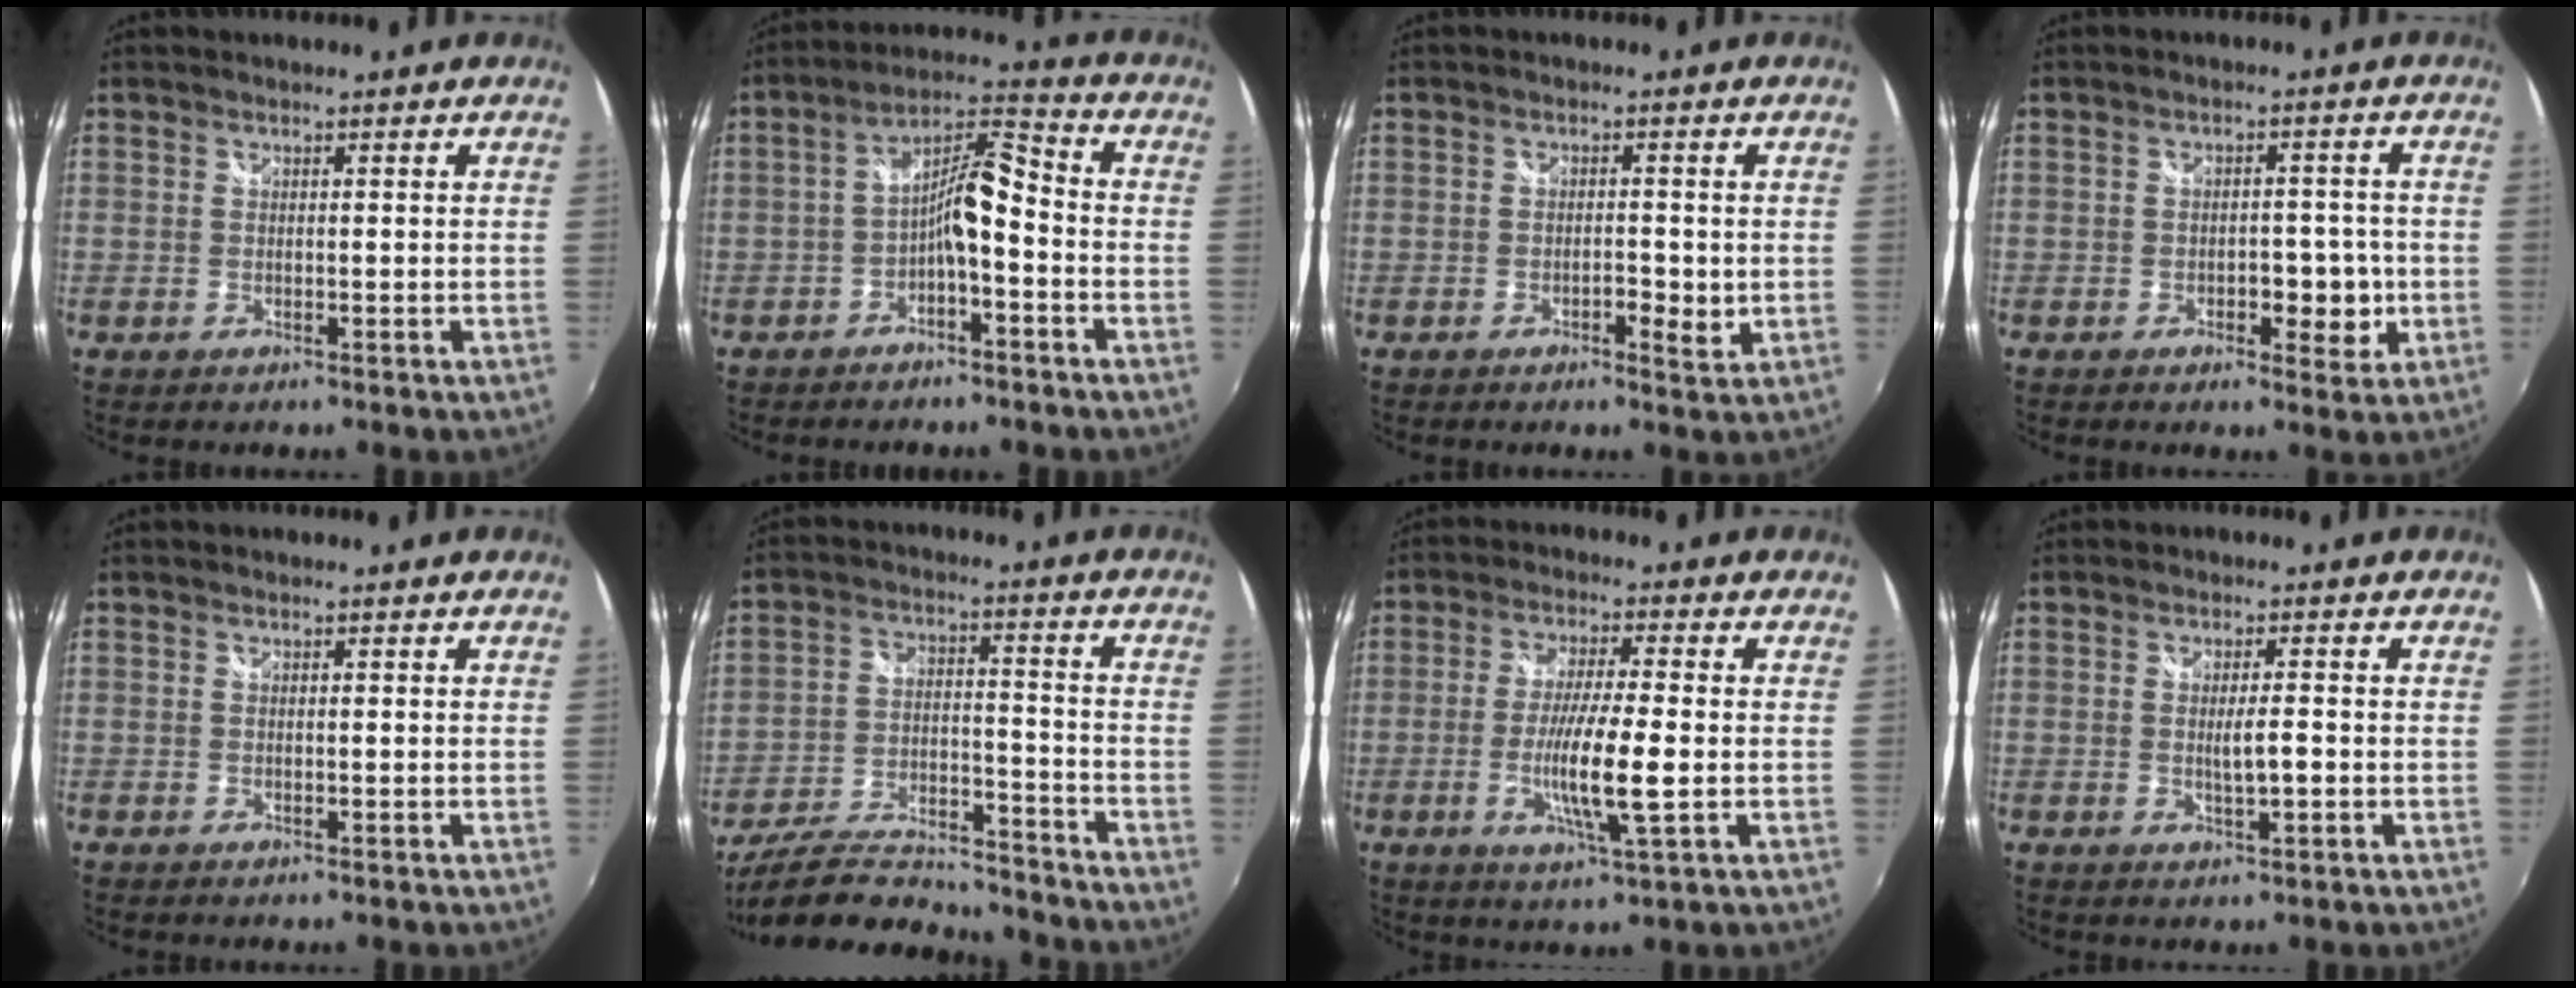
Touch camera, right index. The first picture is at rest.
{"total": 7.5, "force": [-3.3, 2.0, 6.5], "torque": [-0.131, 0.021, -0.056]}
{"total": 2.6, "force": [-0.7, 1.1, 2.3], "torque": [-0.042, -0.002, -0.013]}
{"total": 5.1, "force": [-1.6, 3.2, 3.7], "torque": [-0.056, 0.000, -0.017]}
{"total": 0.0}
{"total": 18.5, "force": [-16.3, 5.0, 7.4], "torque": [-0.149, -0.010, -0.252]}
{"total": 9.1, "force": [-2.0, 0.3, 8.8], "torque": [-0.164, -0.012, -0.040]}
{"total": 3.2, "force": [-0.6, 0.3, 3.1], "torque": [-0.053, -0.002, -0.011]}